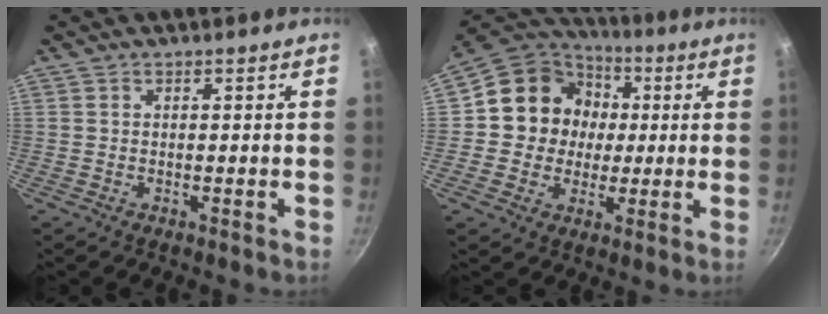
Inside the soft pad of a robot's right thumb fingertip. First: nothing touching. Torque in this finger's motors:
{"motor_torque": [-0.75, 1.17, 0.24, -0.16, 0.09]}